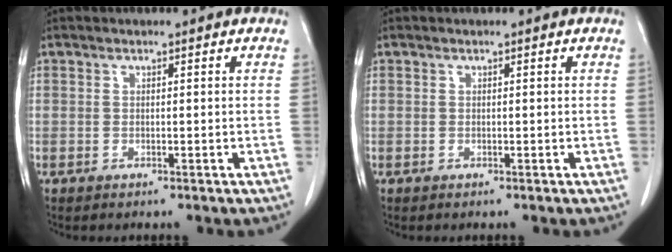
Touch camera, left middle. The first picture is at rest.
{"total": 0.0}